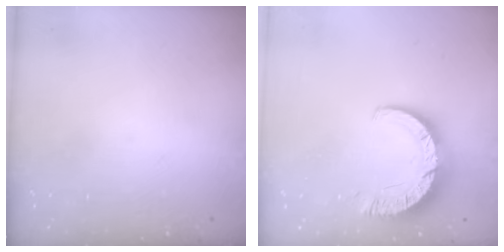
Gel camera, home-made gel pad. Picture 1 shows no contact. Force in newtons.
{"total": 9.0, "press": 9.0, "slide": 0.9}